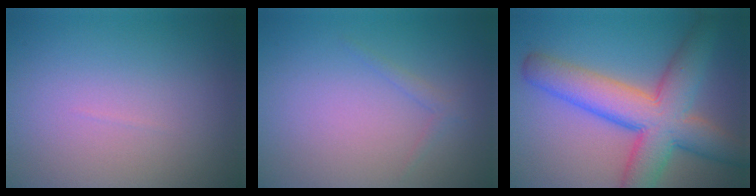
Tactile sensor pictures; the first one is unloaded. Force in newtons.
{"total": 0.8, "press": 0.8, "slide": 0.0}
{"total": 9.4, "press": 9.4, "slide": 0.2}